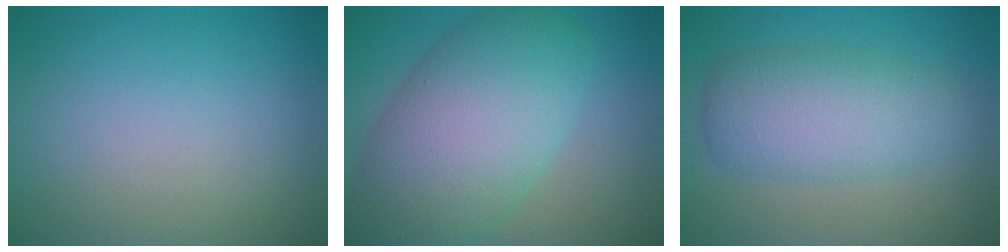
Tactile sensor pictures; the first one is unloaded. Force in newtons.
{"total": 10.2, "press": 10.2, "slide": 0.3}
{"total": 5.2, "press": 5.2, "slide": 0.0}